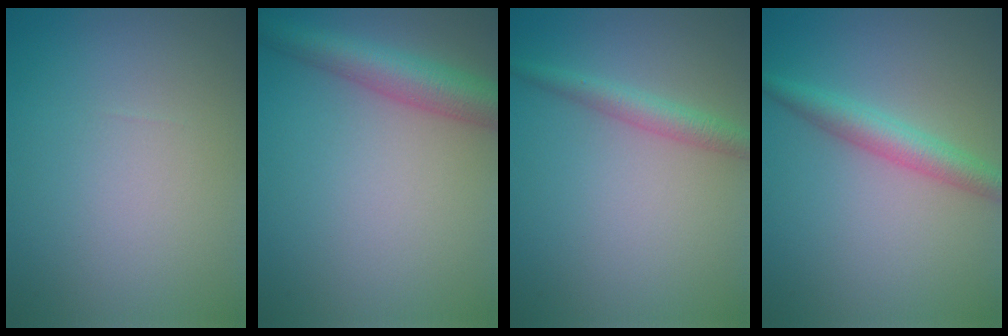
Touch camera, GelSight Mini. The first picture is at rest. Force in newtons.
{"total": 5.1, "press": 5.1, "slide": 0.2}
{"total": 2.3, "press": 2.3, "slide": 0.1}
{"total": 3.1, "press": 3.1, "slide": 0.1}